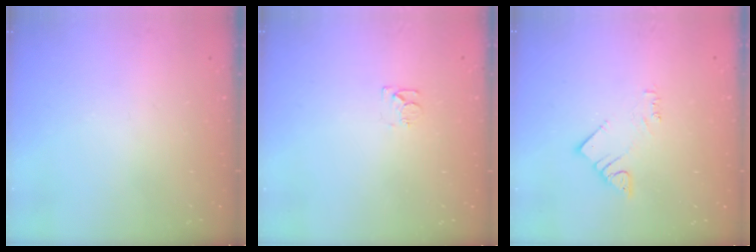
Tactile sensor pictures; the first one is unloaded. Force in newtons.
{"total": 5.0, "press": 5.0, "slide": 0.5}
{"total": 3.4, "press": 3.3, "slide": 0.6}